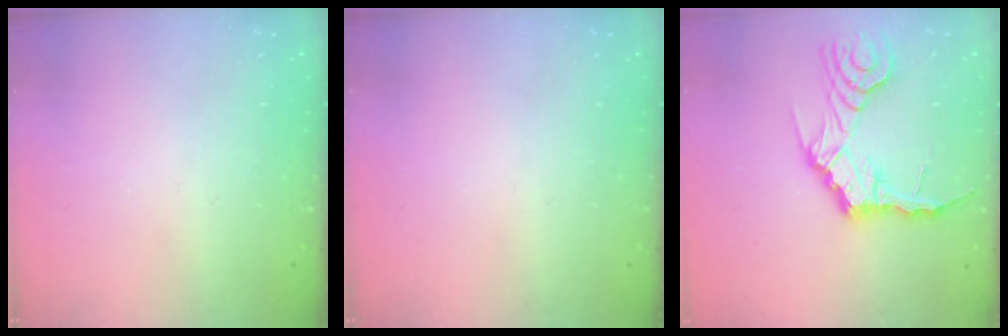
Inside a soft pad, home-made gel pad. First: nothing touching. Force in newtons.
{"total": 0.0}
{"total": 11.2, "press": 11.1, "slide": 1.3}